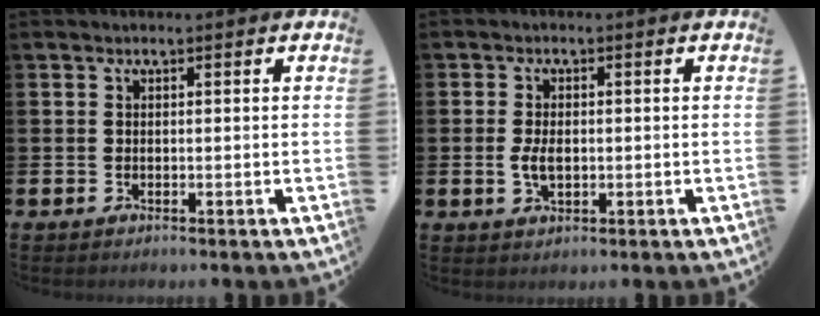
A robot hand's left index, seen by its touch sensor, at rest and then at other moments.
{"total": 3.0, "force": [-0.2, 1.7, 2.4], "torque": [-0.031, -0.001, -0.008]}